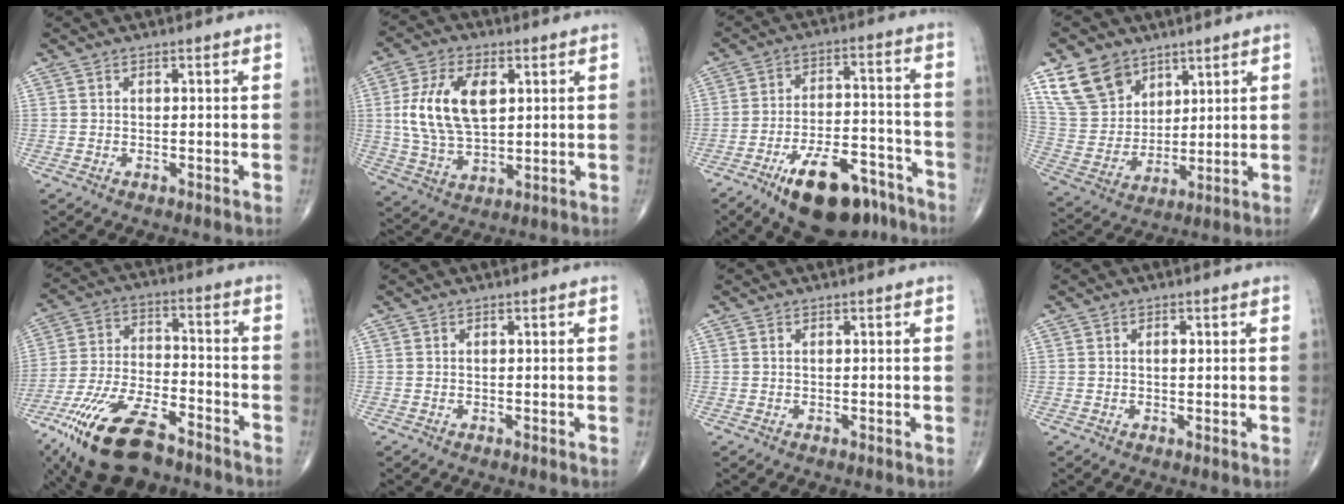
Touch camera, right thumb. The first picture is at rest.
{"total": 14.1, "force": [2.8, 8.0, 11.2], "torque": [-0.209, -0.005, 0.058]}
{"total": 17.1, "force": [-10.9, 7.3, 10.9], "torque": [-0.151, 0.075, -0.169]}
{"total": 12.8, "force": [7.8, 8.9, 4.7], "torque": [-0.068, -0.035, 0.164]}
{"total": 20.0, "force": [-12.9, 8.1, 12.9], "torque": [-0.264, 0.040, -0.234]}
{"total": 0.0}
{"total": 0.0}
{"total": 1.2, "force": [0.2, 0.5, 1.1], "torque": [-0.018, -0.001, 0.003]}